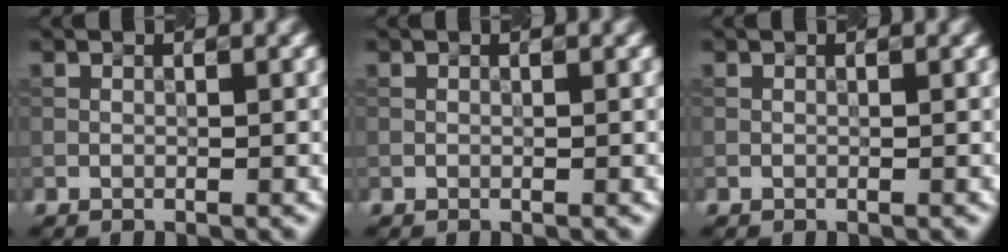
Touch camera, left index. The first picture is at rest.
{"total": 0.0}
{"total": 0.0}